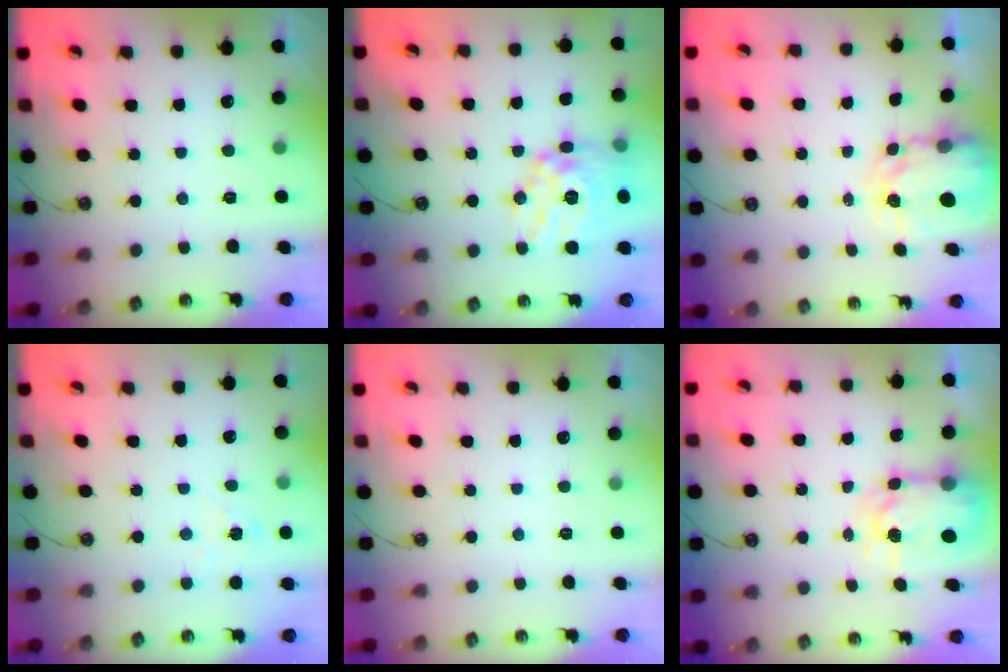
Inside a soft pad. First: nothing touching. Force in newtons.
{"total": 16.7, "press": 16.6, "slide": 1.6}
{"total": 3.9, "press": 3.9, "slide": 0.3}
{"total": 6.4, "press": 6.4, "slide": 0.5}
{"total": 0.0}
{"total": 7.1, "press": 7.1, "slide": 0.7}